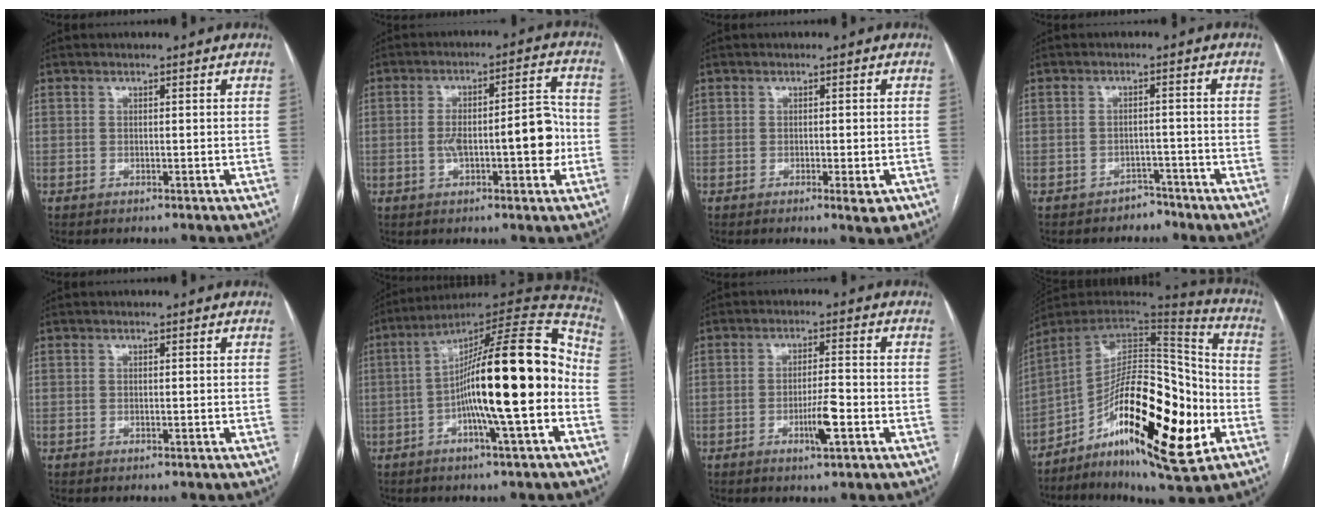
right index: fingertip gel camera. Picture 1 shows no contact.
{"total": 10.5, "force": [-1.7, 2.7, 10.0], "torque": [-0.158, 0.026, -0.019]}
{"total": 2.6, "force": [-0.9, 1.0, 2.2], "torque": [-0.031, 0.001, -0.003]}
{"total": 2.6, "force": [-2.1, 1.5, -0.4], "torque": [0.004, 0.008, -0.030]}
{"total": 0.0}
{"total": 20.3, "force": [-3.2, 1.6, 20.0], "torque": [-0.314, 0.026, -0.053]}
{"total": 5.0, "force": [-2.0, 0.3, 4.6], "torque": [-0.082, -0.005, -0.032]}
{"total": 23.0, "force": [-7.8, 6.5, 20.6], "torque": [-0.332, 0.004, -0.118]}